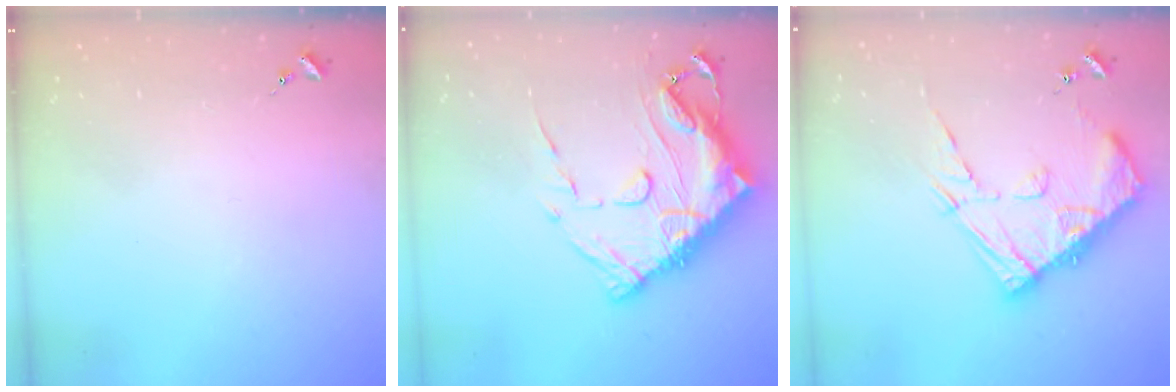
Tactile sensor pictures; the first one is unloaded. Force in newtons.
{"total": 20.5, "press": 20.4, "slide": 2.3}
{"total": 16.6, "press": 16.6, "slide": 1.5}